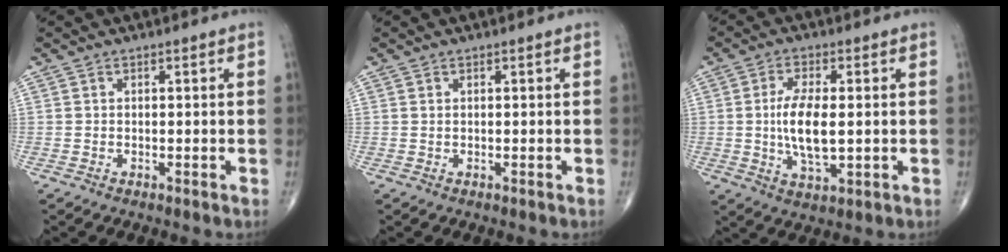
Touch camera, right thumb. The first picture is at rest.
{"total": 0.0}
{"total": 9.1, "force": [0.0, 3.7, 8.3], "torque": [-0.160, -0.012, 0.000]}